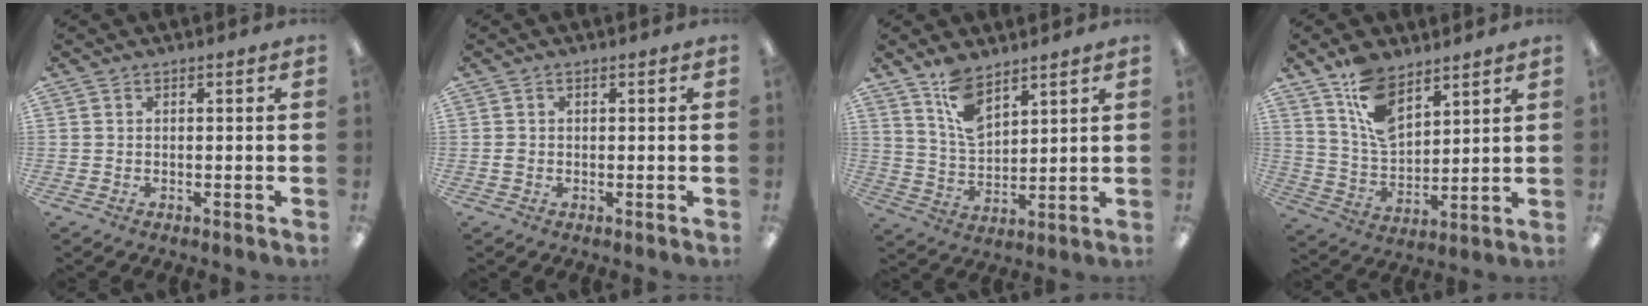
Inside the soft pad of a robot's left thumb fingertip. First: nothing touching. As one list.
[{"total": 0.8, "force": [-0.1, 0.7, 0.4], "torque": [-0.008, 0.005, -0.004]}, {"total": 9.6, "force": [6.6, 4.4, 5.3], "torque": [-0.106, -0.028, 0.123]}, {"total": 12.1, "force": [7.6, 6.4, 7.0], "torque": [-0.129, -0.031, 0.143]}]